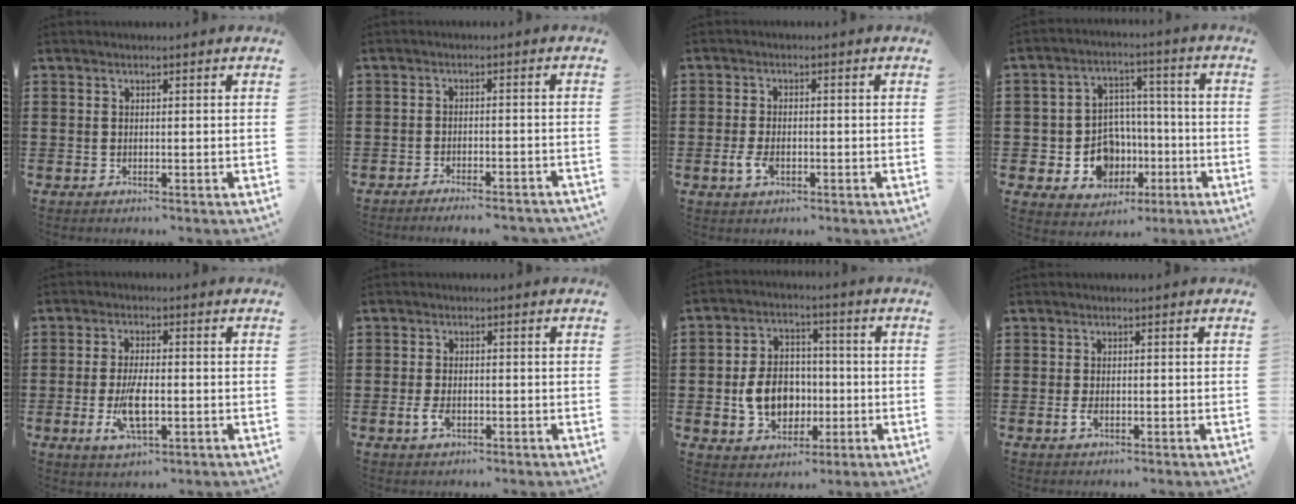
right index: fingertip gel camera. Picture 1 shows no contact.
{"total": 2.7, "force": [-2.6, -0.1, 0.6], "torque": [-0.014, 0.000, -0.054]}
{"total": 3.2, "force": [-1.2, 1.6, 2.5], "torque": [-0.061, -0.008, -0.022]}
{"total": 9.2, "force": [-2.0, 8.0, 4.1], "torque": [-0.090, 0.010, -0.026]}
{"total": 6.7, "force": [-1.5, 2.5, 6.1], "torque": [-0.131, -0.009, -0.028]}
{"total": 2.8, "force": [-1.0, 1.4, 2.2], "torque": [-0.056, -0.008, -0.020]}
{"total": 9.2, "force": [-1.4, 7.1, 5.6], "torque": [-0.115, 0.009, -0.027]}
{"total": 1.6, "force": [-0.5, 0.8, 1.3], "torque": [-0.034, -0.007, -0.010]}